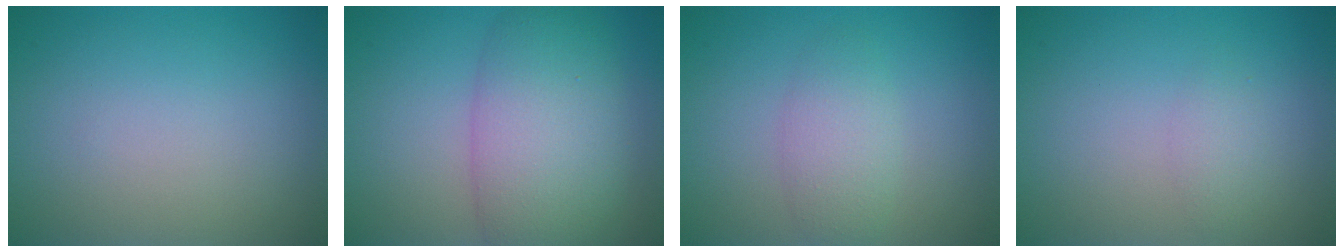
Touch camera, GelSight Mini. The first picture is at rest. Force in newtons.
{"total": 8.1, "press": 8.1, "slide": 0.3}
{"total": 2.7, "press": 2.7, "slide": 0.1}
{"total": 1.3, "press": 1.3, "slide": 0.0}